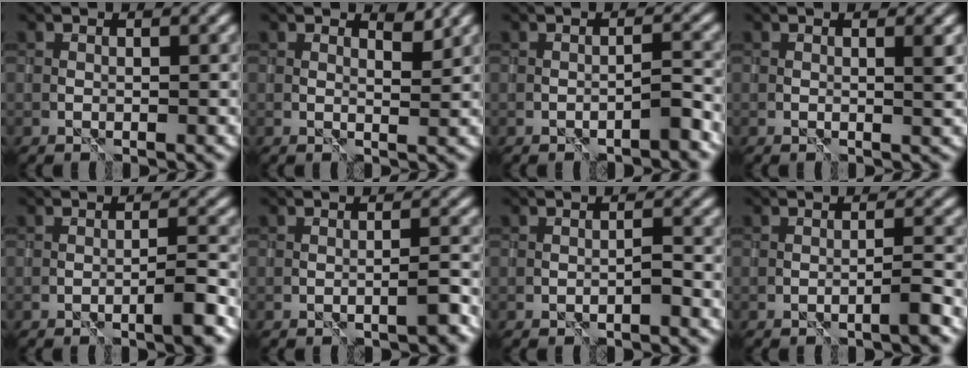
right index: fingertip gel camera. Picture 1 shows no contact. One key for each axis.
{"total": 1.3, "fx": 1.1, "fy": 0.3, "fz": 0.6, "tx": -0.006, "ty": -0.005, "tz": 0.020}
{"total": 2.1, "fx": -1.4, "fy": 0.2, "fz": 1.5, "tx": -0.022, "ty": 0.006, "tz": -0.023}
{"total": 1.3, "fx": 0.3, "fy": 0.3, "fz": 1.2, "tx": -0.013, "ty": -0.002, "tz": 0.005}
{"total": 2.5, "fx": -1.3, "fy": 0.2, "fz": 2.1, "tx": -0.029, "ty": 0.008, "tz": -0.024}
{"total": 2.0, "fx": -1.1, "fy": 0.2, "fz": 1.7, "tx": -0.027, "ty": 0.004, "tz": -0.017}
{"total": 1.0, "fx": -0.7, "fy": 0.1, "fz": 0.7, "tx": -0.012, "ty": 0.003, "tz": -0.012}
{"total": 1.8, "fx": -1.0, "fy": 0.1, "fz": 1.4, "tx": -0.017, "ty": 0.007, "tz": -0.021}